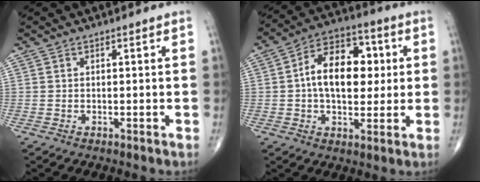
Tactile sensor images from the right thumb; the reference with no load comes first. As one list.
[{"total": 14.8, "force": [1.5, 9.1, 11.5], "torque": [-0.151, 0.020, 0.015]}]